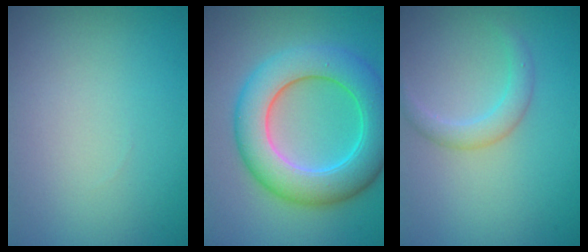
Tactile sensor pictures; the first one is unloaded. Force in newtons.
{"total": 8.6, "press": 8.6, "slide": 0.1}
{"total": 2.0, "press": 2.0, "slide": 0.2}